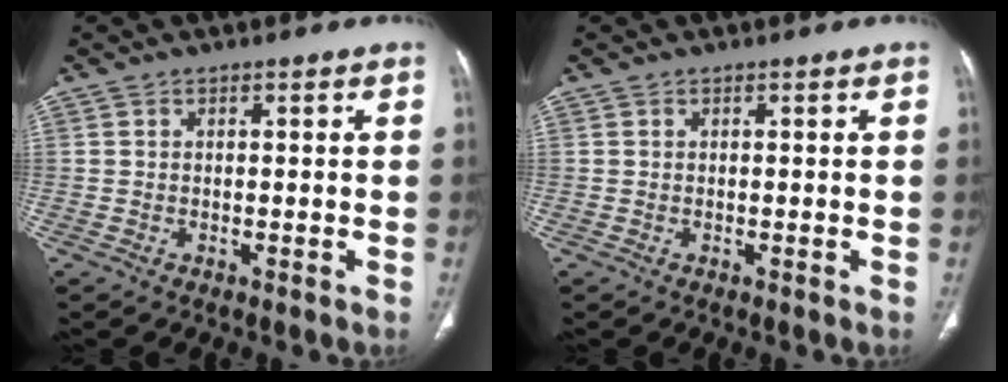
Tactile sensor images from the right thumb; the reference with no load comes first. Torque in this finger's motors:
{"motor_torque": [0.05, 0.05, -0.01, 0.00, 0.00]}